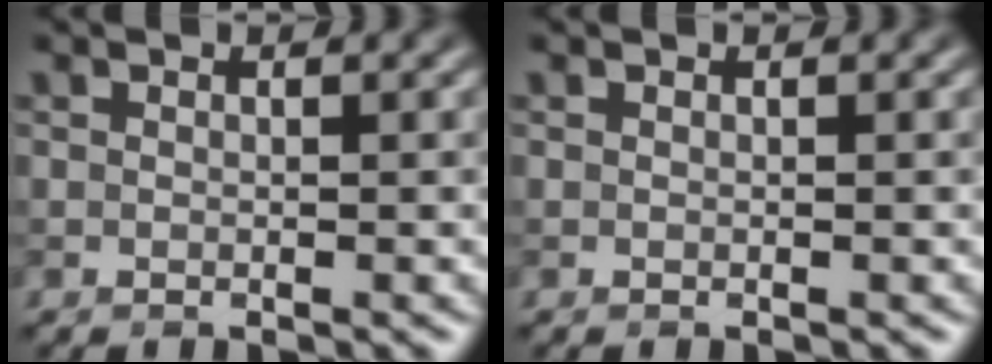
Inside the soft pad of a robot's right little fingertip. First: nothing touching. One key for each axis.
{"total": 0.0}